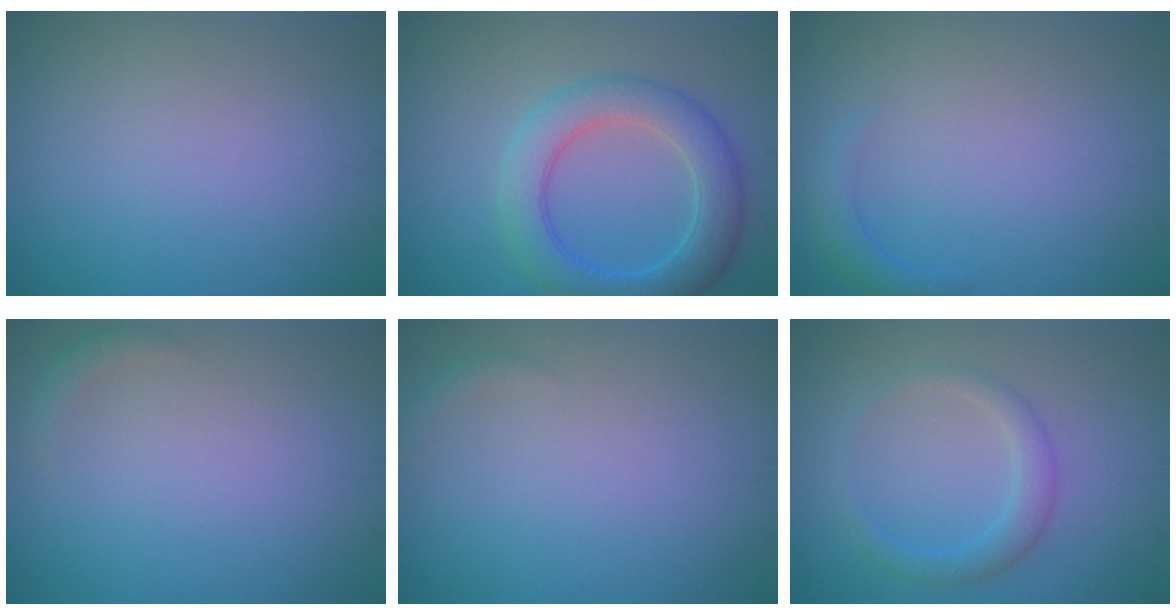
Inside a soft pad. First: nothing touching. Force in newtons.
{"total": 5.6, "press": 5.6, "slide": 0.1}
{"total": 1.4, "press": 1.4, "slide": 0.1}
{"total": 1.0, "press": 1.0, "slide": 0.0}
{"total": 0.6, "press": 0.6, "slide": 0.1}
{"total": 2.5, "press": 2.5, "slide": 0.1}